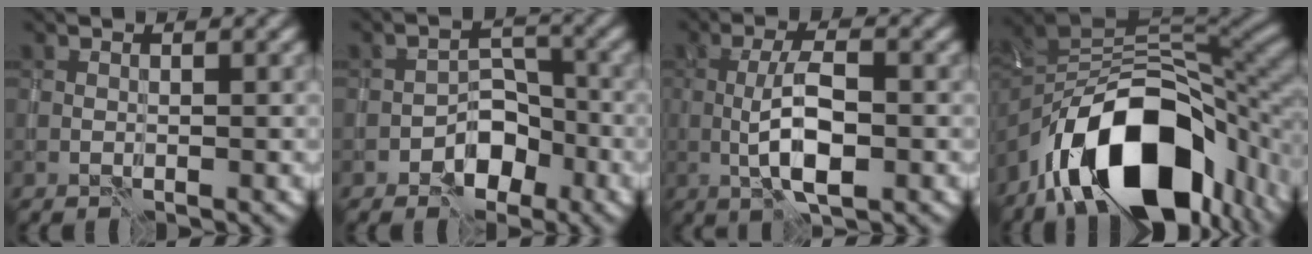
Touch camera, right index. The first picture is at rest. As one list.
[{"total": 4.0, "force": [-2.3, 2.5, 2.1], "torque": [-0.015, 0.008, -0.038]}, {"total": 5.1, "force": [-1.3, 1.5, 4.7], "torque": [-0.090, 0.008, -0.026]}, {"total": 16.5, "force": [-8.4, 8.0, 11.8], "torque": [-0.190, 0.008, -0.139]}]